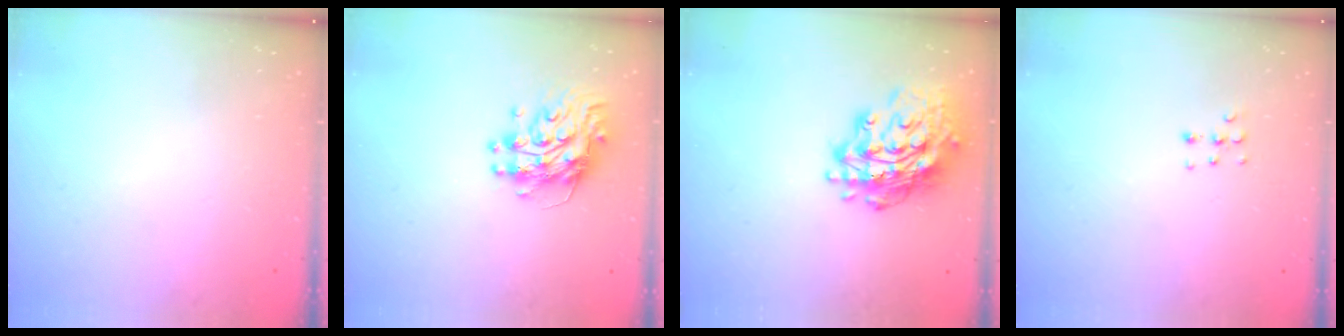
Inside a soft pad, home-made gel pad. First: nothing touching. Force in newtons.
{"total": 11.5, "press": 11.5, "slide": 1.0}
{"total": 19.1, "press": 19.0, "slide": 1.9}
{"total": 4.3, "press": 4.2, "slide": 1.1}